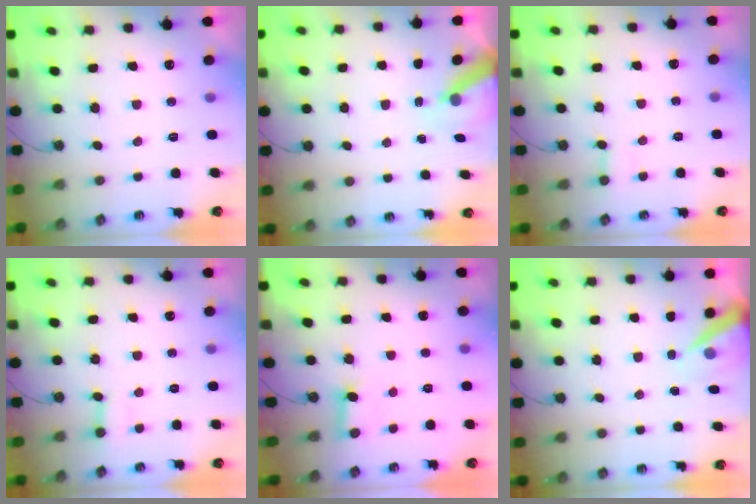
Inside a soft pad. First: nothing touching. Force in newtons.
{"total": 6.7, "press": 6.7, "slide": 0.7}
{"total": 2.7, "press": 2.7, "slide": 0.5}
{"total": 1.9, "press": 1.9, "slide": 0.1}
{"total": 5.4, "press": 5.4, "slide": 0.7}
{"total": 7.5, "press": 7.5, "slide": 0.3}